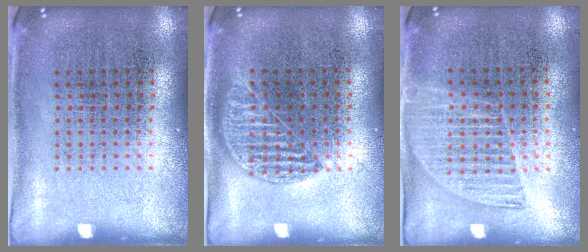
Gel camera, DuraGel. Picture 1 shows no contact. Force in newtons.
{"total": 1.0, "press": 0.8, "slide": 0.4}
{"total": 1.3, "press": 1.2, "slide": 0.6}